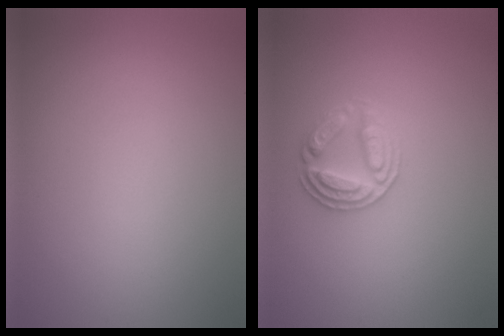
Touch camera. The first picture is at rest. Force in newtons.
{"total": 2.8, "press": 2.8, "slide": 0.2}